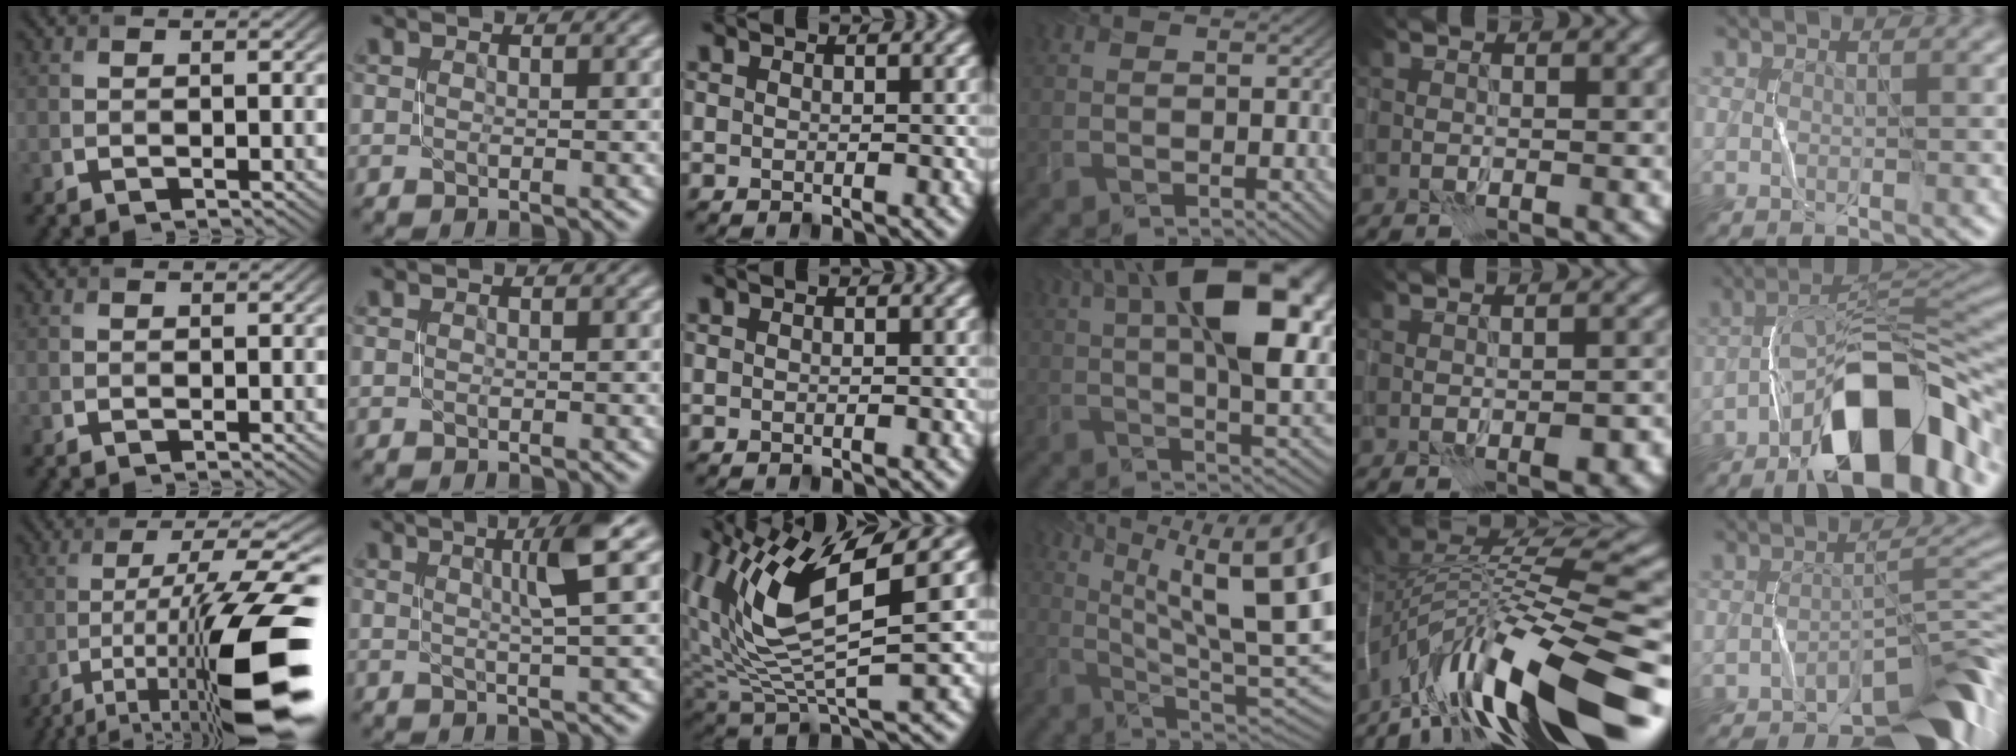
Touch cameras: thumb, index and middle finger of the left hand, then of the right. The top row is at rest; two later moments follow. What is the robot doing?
{"motion": "open", "object": "stapler"}